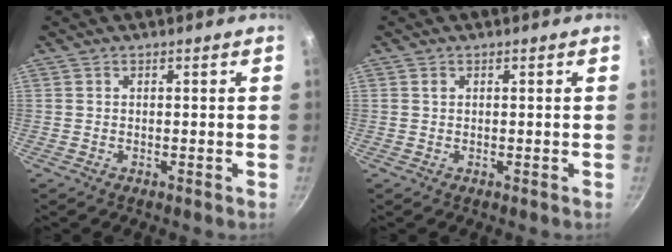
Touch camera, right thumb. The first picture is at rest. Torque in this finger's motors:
{"motor_torque": [0.14, 0.12, 0.45, -0.05, 0.03]}